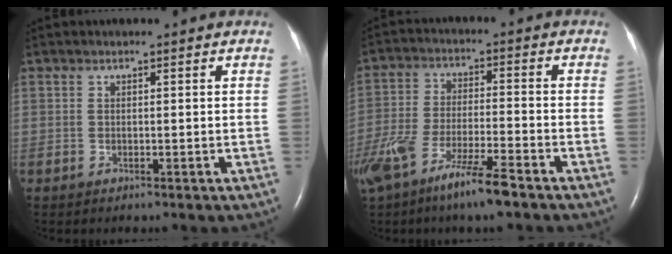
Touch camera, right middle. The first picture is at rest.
{"total": 12.4, "force": [-8.5, 1.4, 8.9], "torque": [-0.185, -0.027, -0.158]}